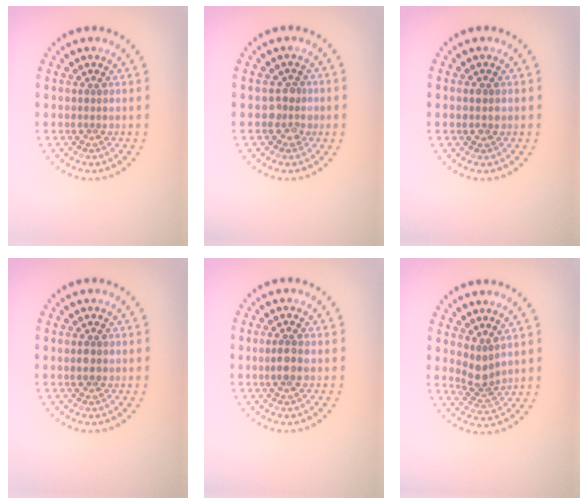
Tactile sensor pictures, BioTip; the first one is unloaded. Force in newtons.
{"total": 1.7, "press": 1.6, "slide": 0.7}
{"total": 1.5, "press": 1.5, "slide": 0.1}
{"total": 1.4, "press": 1.4, "slide": 0.1}
{"total": 1.8, "press": 1.6, "slide": 0.6}
{"total": 2.3, "press": 1.7, "slide": 1.5}